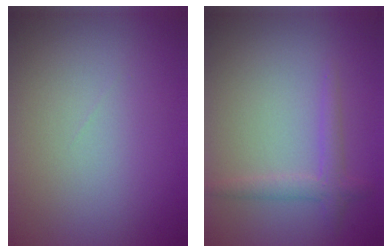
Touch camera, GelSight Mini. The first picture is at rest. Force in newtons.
{"total": 1.9, "press": 1.9, "slide": 0.1}